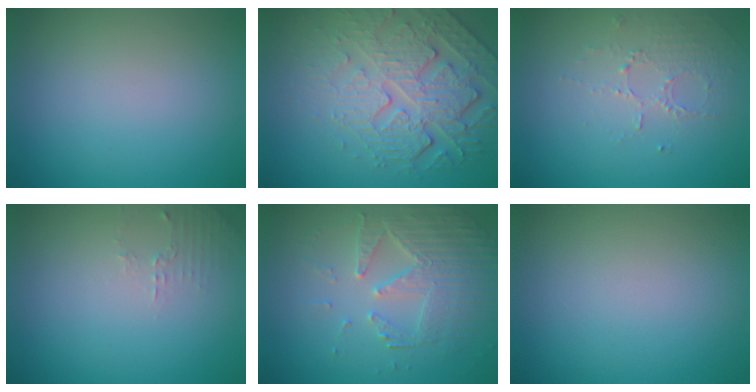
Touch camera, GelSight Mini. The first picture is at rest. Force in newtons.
{"total": 5.5, "press": 4.8, "slide": 2.6}
{"total": 1.6, "press": 1.0, "slide": 1.3}
{"total": 1.2, "press": 1.2, "slide": 0.4}
{"total": 4.1, "press": 3.9, "slide": 1.4}
{"total": 0.0}